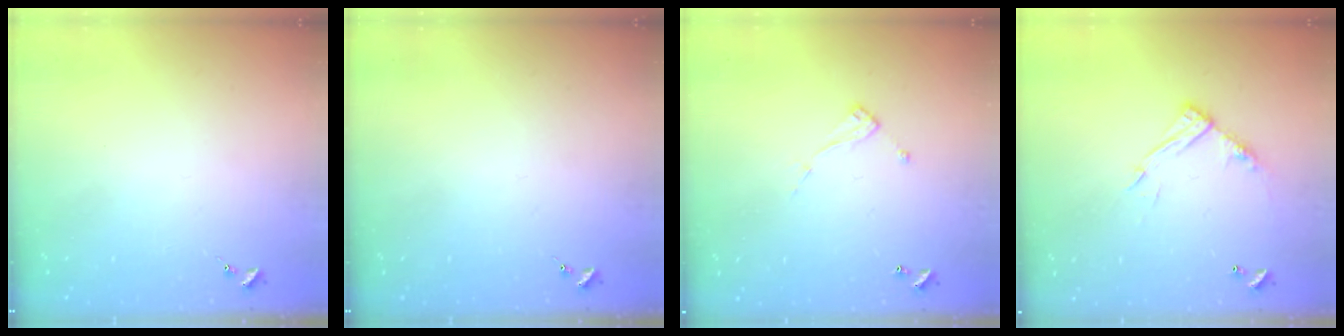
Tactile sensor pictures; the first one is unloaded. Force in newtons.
{"total": 0.0}
{"total": 6.6, "press": 6.6, "slide": 0.1}
{"total": 11.5, "press": 11.4, "slide": 0.8}